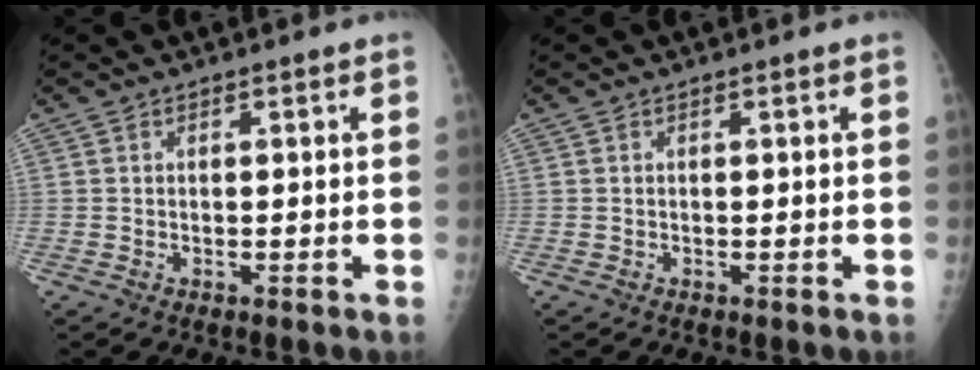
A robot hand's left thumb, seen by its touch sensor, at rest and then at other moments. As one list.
[{"total": 0.0}]